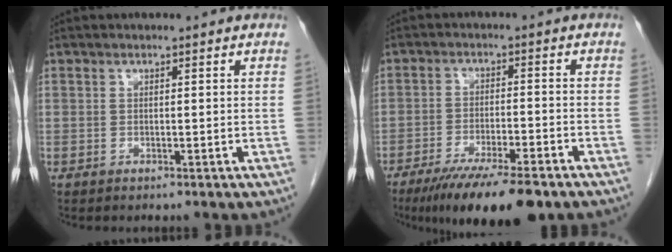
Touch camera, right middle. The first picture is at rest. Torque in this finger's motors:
{"motor_torque": [1.31, -0.83, 0.31, 0.10]}